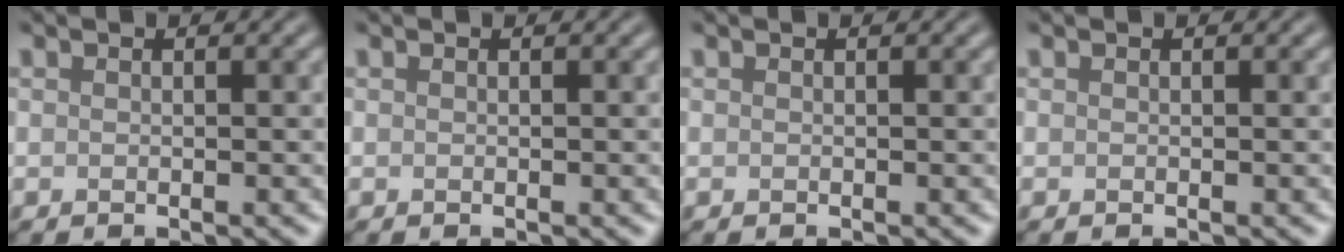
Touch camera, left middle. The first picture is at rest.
{"total": 0.0}
{"total": 0.0}
{"total": 0.0}